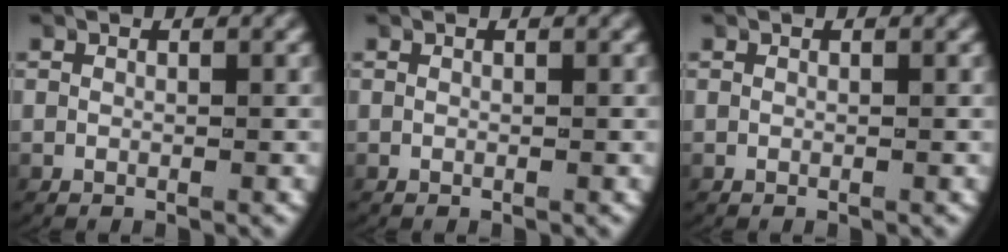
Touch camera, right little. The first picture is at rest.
{"total": 0.0}
{"total": 0.0}